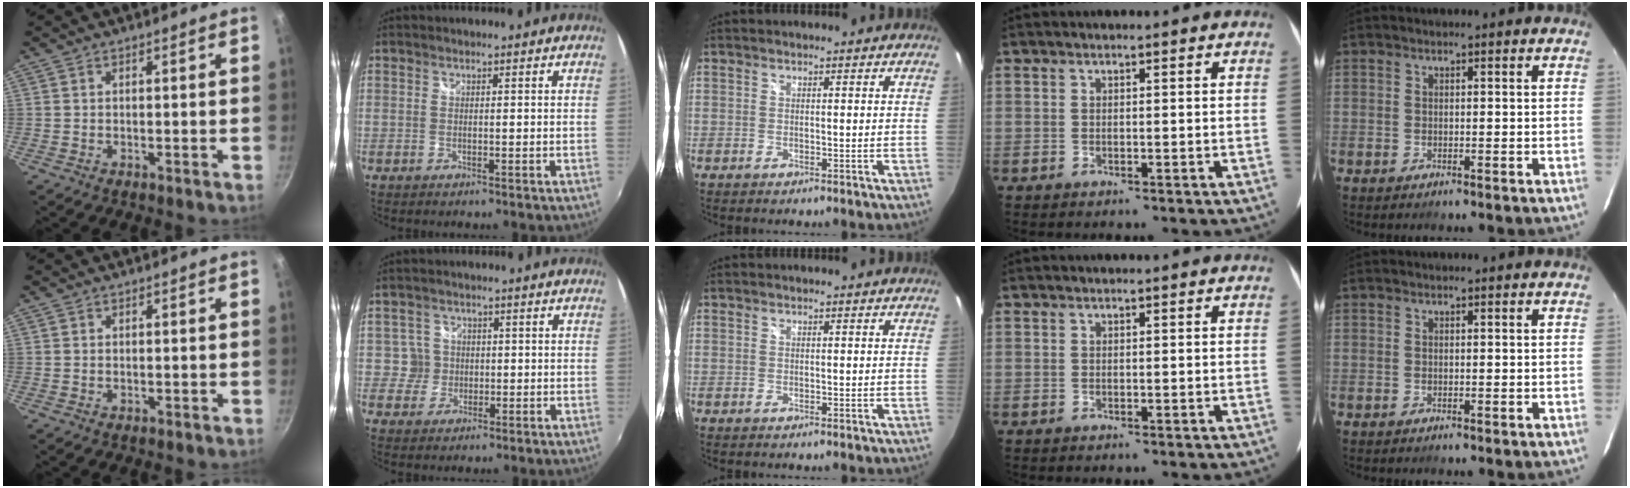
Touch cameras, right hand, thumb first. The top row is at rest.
{"index": {"total": 3.4, "force": [-0.2, 3.4, -0.1], "torque": [0.011, 0.014, -0.003]}}